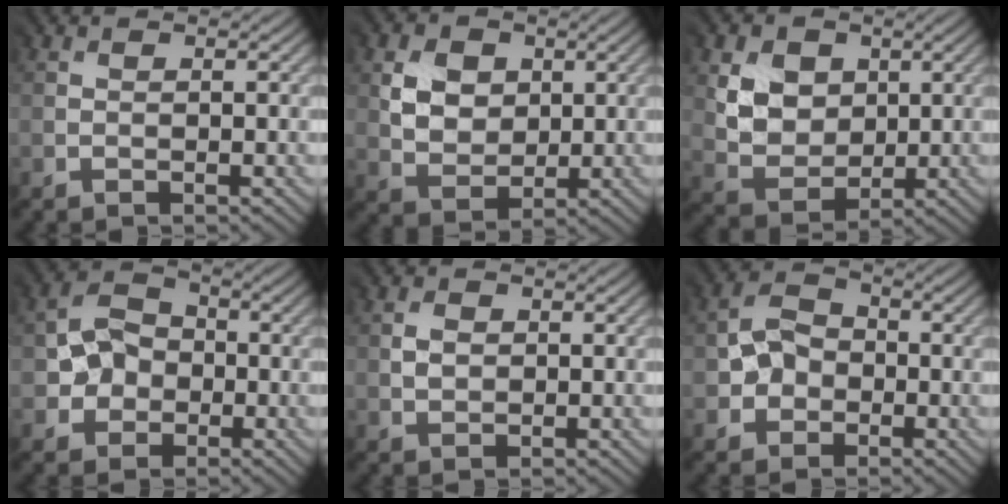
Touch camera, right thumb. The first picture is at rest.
{"total": 4.8, "force": [2.0, 4.1, 1.6], "torque": [-0.047, -0.001, 0.033]}
{"total": 5.8, "force": [2.3, 4.9, 2.1], "torque": [-0.065, -0.005, 0.038]}
{"total": 4.5, "force": [-0.7, 4.2, 1.3], "torque": [-0.018, 0.013, -0.025]}
{"total": 1.4, "force": [0.4, 1.3, 0.1], "torque": [-0.002, -0.001, 0.007]}
{"total": 3.9, "force": [-0.8, 3.6, 1.1], "torque": [-0.015, 0.011, -0.025]}